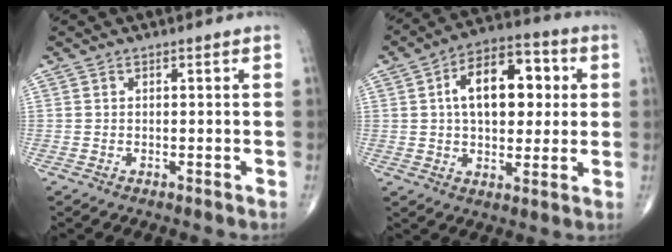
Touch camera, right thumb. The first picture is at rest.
{"total": 15.6, "force": [2.9, 9.1, 12.4], "torque": [-0.158, 0.016, 0.040]}